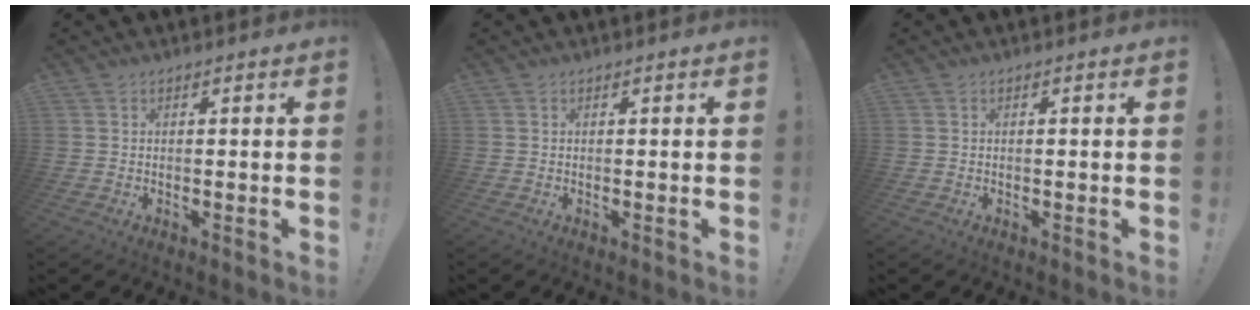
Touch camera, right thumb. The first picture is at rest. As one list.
[{"total": 0.0}, {"total": 0.0}]